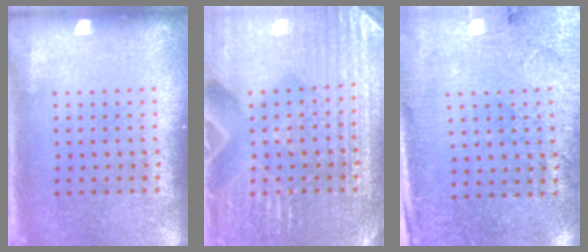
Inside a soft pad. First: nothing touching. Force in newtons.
{"total": 4.2, "press": 4.0, "slide": 1.3}
{"total": 2.8, "press": 2.6, "slide": 1.2}